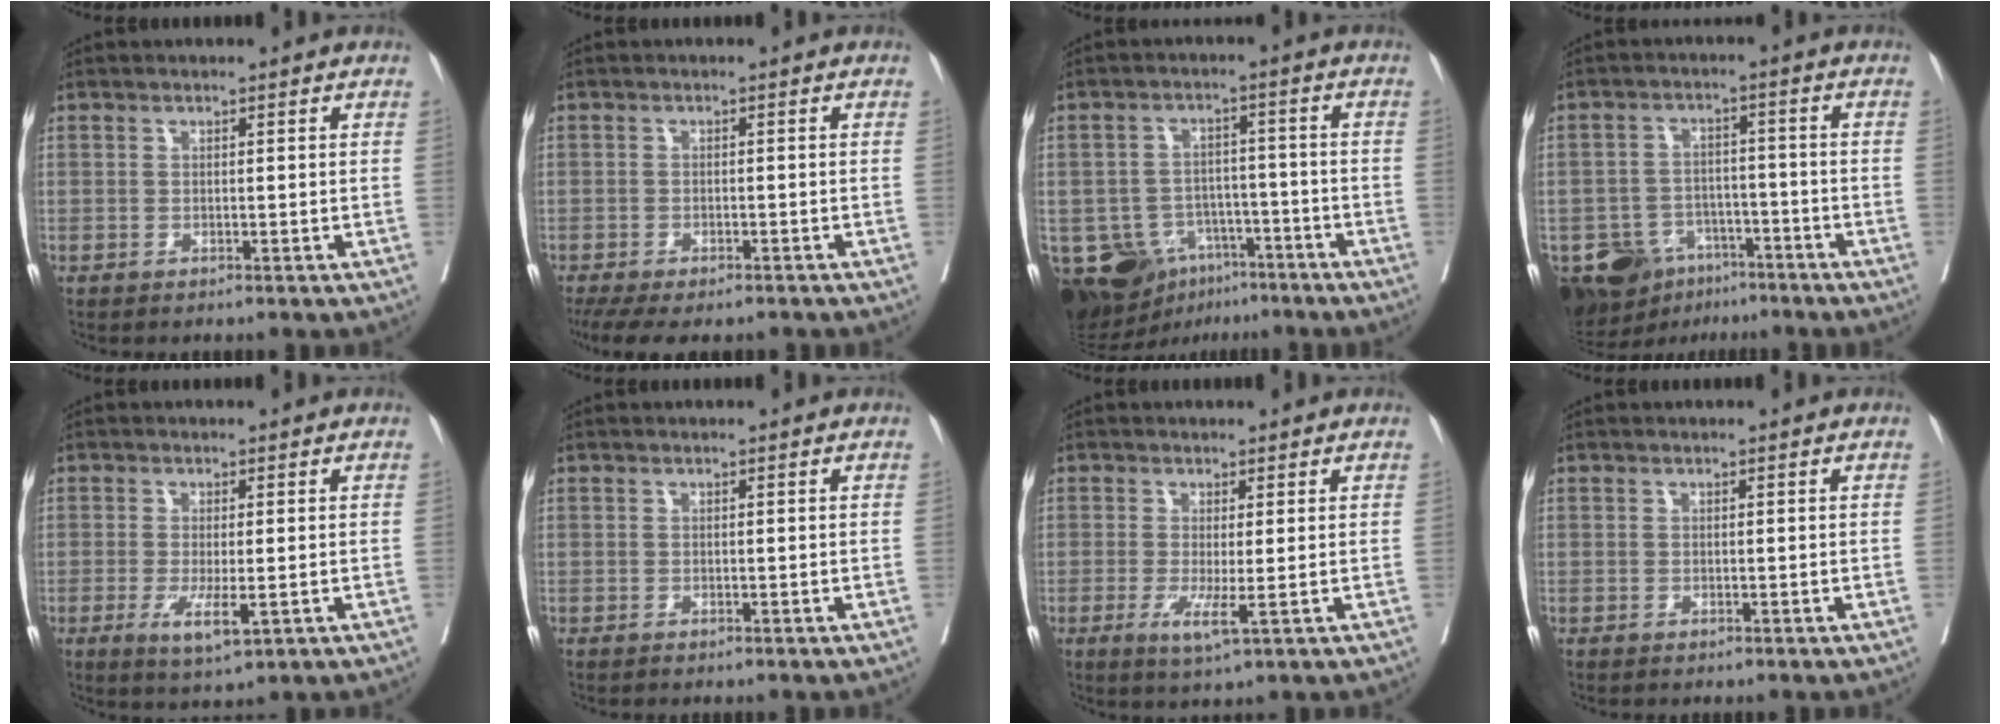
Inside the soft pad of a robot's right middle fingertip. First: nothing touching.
{"total": 9.7, "force": [-7.5, 3.7, 5.0], "torque": [-0.093, -0.007, -0.107]}
{"total": 11.5, "force": [-6.6, 8.1, 4.9], "torque": [-0.083, 0.015, -0.097]}
{"total": 11.5, "force": [-7.4, 7.4, 4.8], "torque": [-0.084, 0.011, -0.113]}
{"total": 4.8, "force": [-1.5, 0.9, 4.4], "torque": [-0.078, -0.011, -0.019]}
{"total": 0.0}
{"total": 3.7, "force": [-0.9, 0.1, 3.6], "torque": [-0.063, -0.012, -0.010]}
{"total": 0.0}